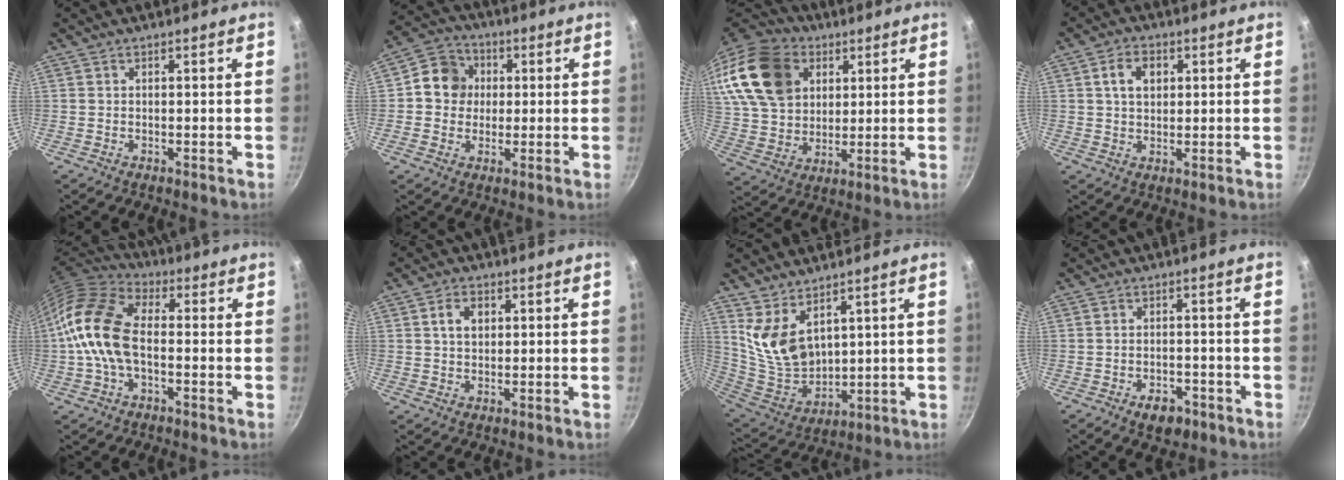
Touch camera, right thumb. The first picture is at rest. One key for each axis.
{"total": 7.4, "fx": 0.9, "fy": 6.7, "fz": 3.1, "tx": -0.019, "ty": 0.011, "tz": -0.003}
{"total": 23.5, "fx": 9.4, "fy": 17.1, "fz": 13.1, "tx": -0.248, "ty": 0.000, "tz": 0.179}
{"total": 5.6, "fx": 1.5, "fy": 4.0, "fz": 3.7, "tx": -0.045, "ty": 0.004, "tz": 0.025}
{"total": 14.0, "fx": -1.3, "fy": 8.3, "fz": 11.2, "tx": -0.206, "ty": 0.037, "tz": -0.044}
{"total": 4.2, "fx": 1.1, "fy": 3.0, "fz": 2.8, "tx": -0.032, "ty": 0.002, "tz": 0.019}
{"total": 10.7, "fx": 5.9, "fy": 6.0, "fz": 6.7, "tx": -0.110, "ty": -0.067, "tz": 0.135}
{"total": 5.1, "fx": -3.0, "fy": 3.0, "fz": 2.9, "tx": -0.033, "ty": 0.021, "tz": -0.037}